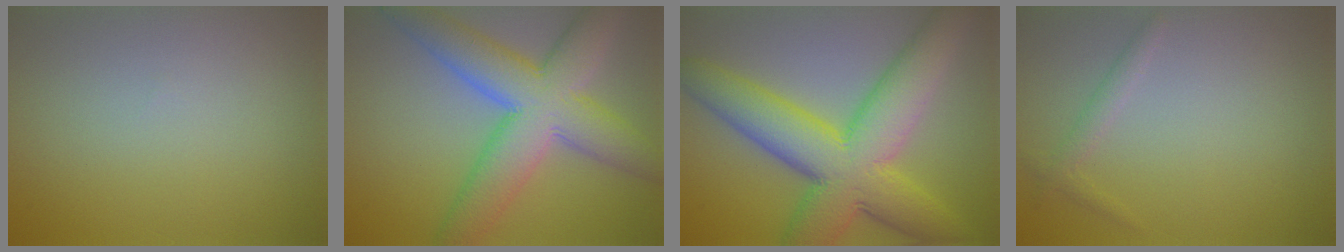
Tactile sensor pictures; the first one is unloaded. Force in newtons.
{"total": 9.7, "press": 9.7, "slide": 0.4}
{"total": 11.4, "press": 11.4, "slide": 0.1}
{"total": 1.3, "press": 1.3, "slide": 0.1}